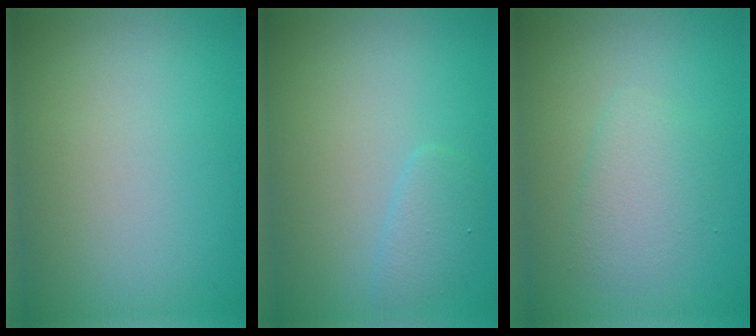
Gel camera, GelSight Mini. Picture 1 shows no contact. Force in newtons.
{"total": 1.4, "press": 1.4, "slide": 0.1}
{"total": 2.3, "press": 2.3, "slide": 0.0}